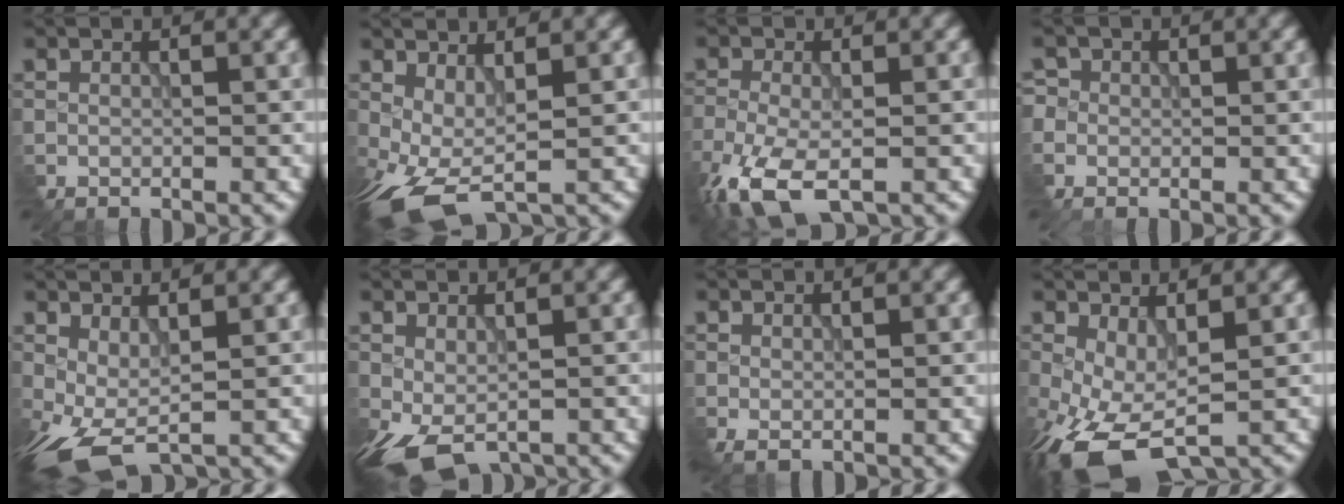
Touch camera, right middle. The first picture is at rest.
{"total": 5.5, "force": [-0.9, 2.4, 4.9], "torque": [-0.114, -0.007, -0.014]}
{"total": 7.8, "force": [-4.1, 3.8, 5.4], "torque": [-0.139, -0.028, -0.076]}
{"total": 2.1, "force": [-0.1, 2.0, 0.7], "torque": [-0.020, 0.010, -0.012]}
{"total": 4.8, "force": [-0.9, 2.2, 4.2], "torque": [-0.102, -0.006, -0.014]}
{"total": 4.2, "force": [-1.7, 2.4, 3.0], "torque": [-0.078, -0.004, -0.024]}
{"total": 0.6, "force": [0.1, 0.2, 0.6], "torque": [-0.015, -0.003, 0.005]}
{"total": 7.5, "force": [-2.7, 3.6, 6.0], "torque": [-0.145, -0.019, -0.037]}